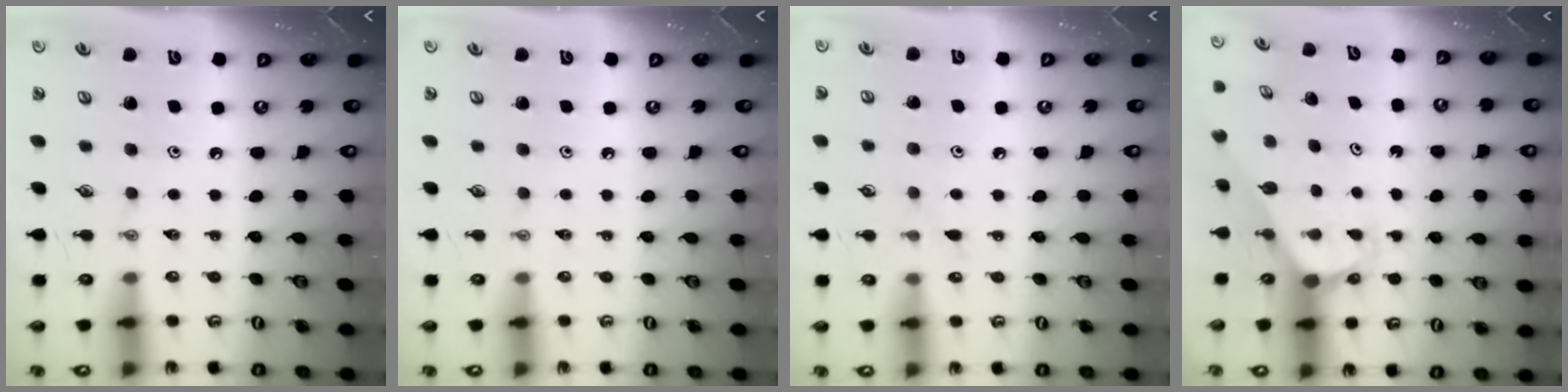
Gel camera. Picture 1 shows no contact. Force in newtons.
{"total": 0.0}
{"total": 5.5, "press": 5.4, "slide": 0.7}
{"total": 2.9, "press": 2.9, "slide": 0.2}